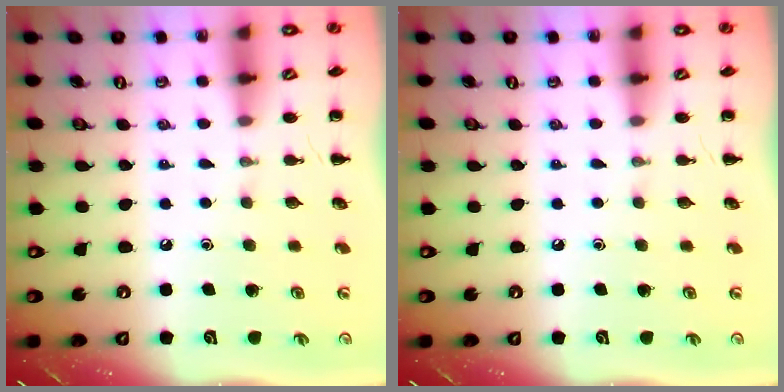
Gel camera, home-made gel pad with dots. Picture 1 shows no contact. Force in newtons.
{"total": 0.0}